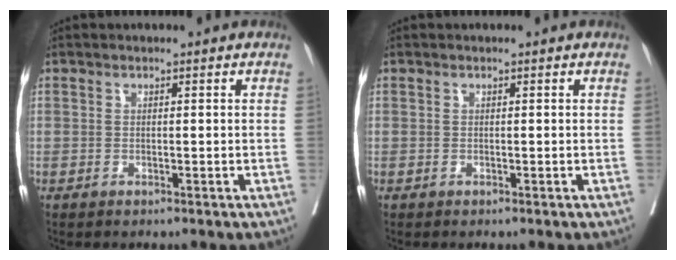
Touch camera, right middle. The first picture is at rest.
{"total": 0.0}